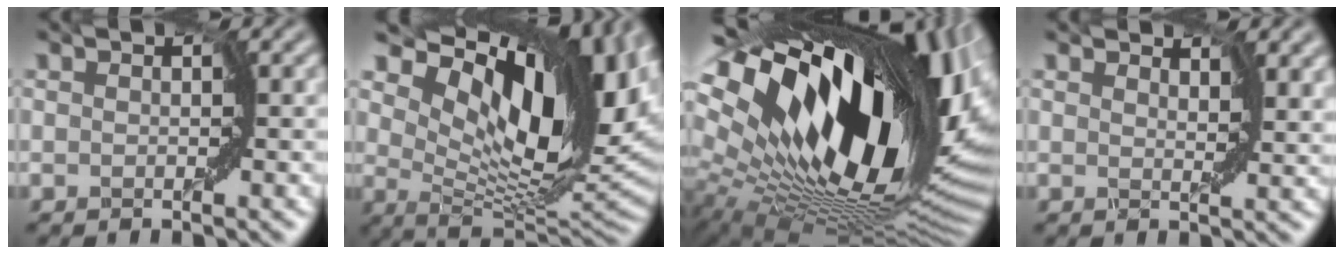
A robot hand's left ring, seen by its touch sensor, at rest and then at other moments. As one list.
[{"total": 15.1, "force": [6.3, 6.8, 11.9], "torque": [-0.184, -0.003, 0.114]}, {"total": 20.8, "force": [5.9, 9.5, 17.6], "torque": [-0.312, -0.017, 0.115]}, {"total": 2.1, "force": [1.7, 0.5, 1.2], "torque": [-0.026, 0.000, 0.030]}]